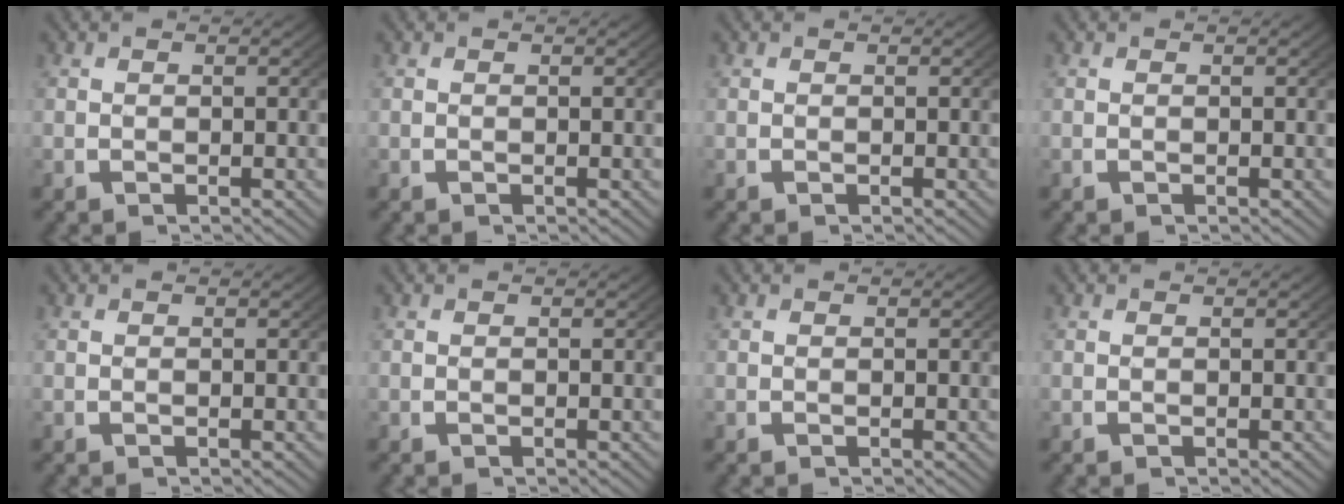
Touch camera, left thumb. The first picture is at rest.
{"total": 0.0}
{"total": 0.0}
{"total": 0.0}
{"total": 0.0}
{"total": 0.0}
{"total": 0.0}
{"total": 0.0}